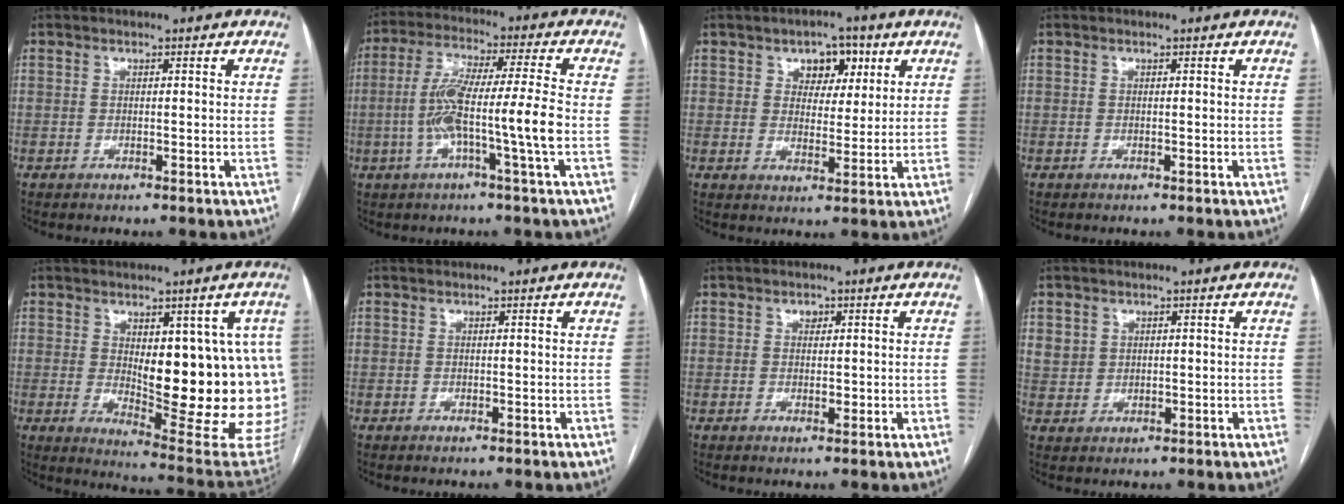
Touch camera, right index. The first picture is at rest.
{"total": 11.0, "force": [-2.5, -0.7, 10.6], "torque": [-0.213, 0.012, -0.050]}
{"total": 5.8, "force": [2.7, 3.8, 3.4], "torque": [-0.039, 0.013, 0.041]}
{"total": 0.0}
{"total": 18.3, "force": [0.9, 5.6, 17.4], "torque": [-0.172, -0.002, 0.031]}
{"total": 0.0}
{"total": 1.5, "force": [0.4, 1.2, 0.9], "torque": [-0.008, 0.000, 0.005]}
{"total": 3.1, "force": [1.1, 2.8, 0.5], "torque": [-0.009, 0.005, 0.026]}